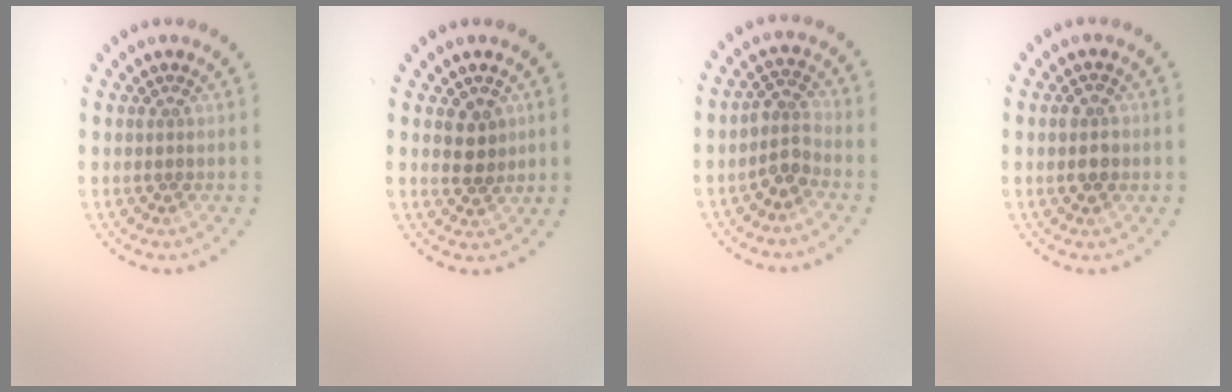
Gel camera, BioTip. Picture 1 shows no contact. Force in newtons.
{"total": 2.1, "press": 1.9, "slide": 0.7}
{"total": 2.3, "press": 1.9, "slide": 1.3}
{"total": 1.8, "press": 1.8, "slide": 0.2}